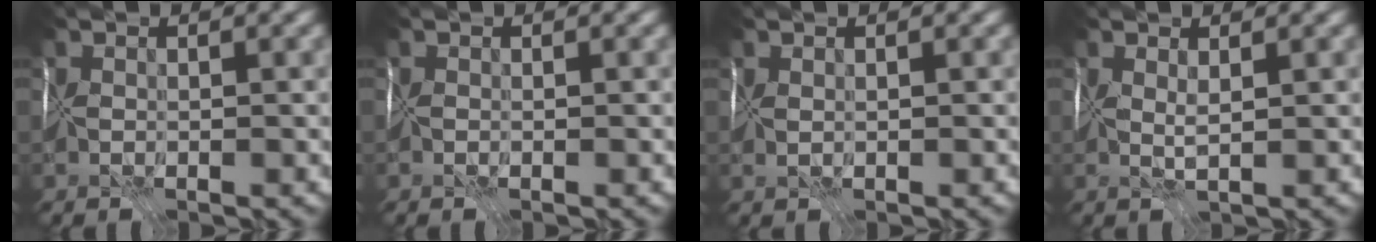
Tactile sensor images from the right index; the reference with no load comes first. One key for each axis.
{"total": 0.0}
{"total": 0.8, "fx": 0.6, "fy": -0.5, "fz": -0.1, "tx": 0.000, "ty": 0.003, "tz": 0.015}
{"total": 1.6, "fx": 0.9, "fy": -1.3, "fz": -0.1, "tx": 0.003, "ty": 0.001, "tz": 0.020}